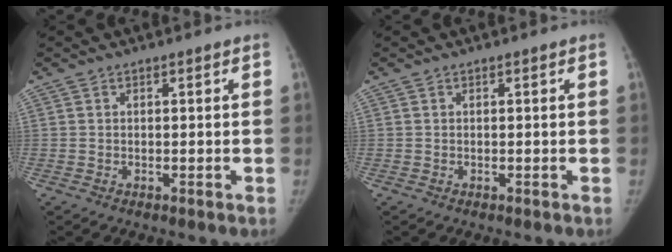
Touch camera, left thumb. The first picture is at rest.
{"total": 0.0}